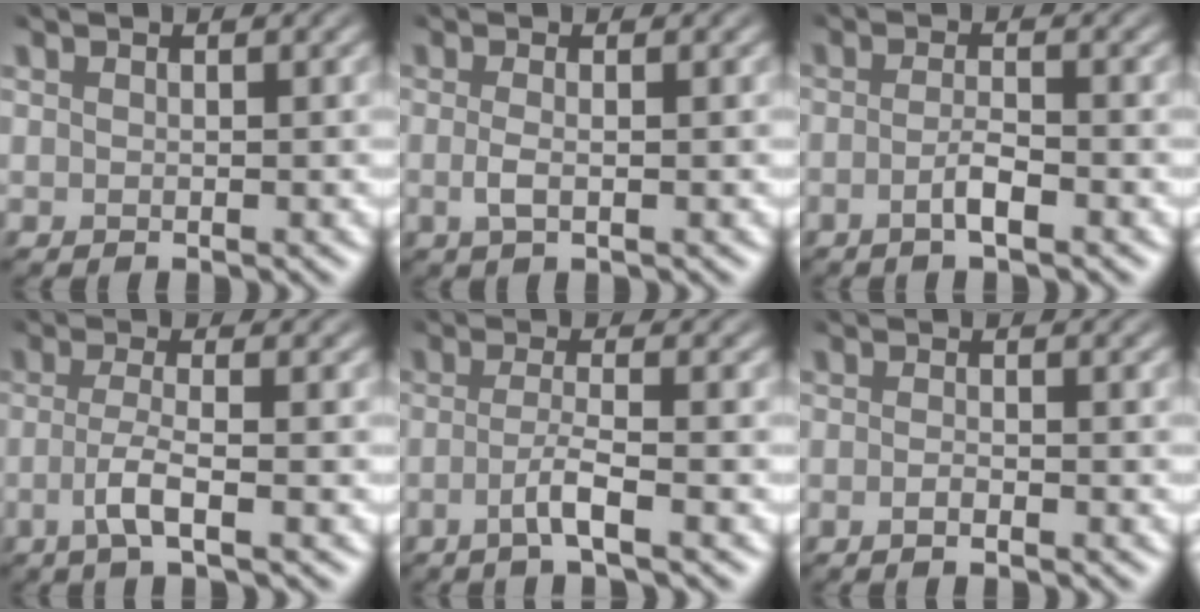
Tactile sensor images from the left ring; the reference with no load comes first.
{"total": 1.7, "force": [-0.7, 0.4, 1.6], "torque": [-0.030, -0.002, -0.007]}
{"total": 2.4, "force": [-1.7, 0.5, 1.7], "torque": [-0.033, -0.007, -0.026]}
{"total": 3.4, "force": [-1.8, 0.7, 2.8], "torque": [-0.058, -0.010, -0.027]}
{"total": 3.1, "force": [-1.8, 0.5, 2.5], "torque": [-0.049, -0.013, -0.031]}
{"total": 1.9, "force": [-0.9, 0.5, 1.6], "torque": [-0.022, -0.003, -0.032]}